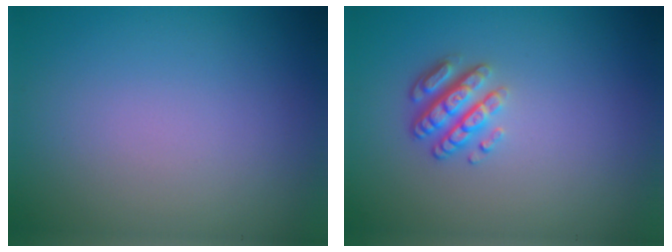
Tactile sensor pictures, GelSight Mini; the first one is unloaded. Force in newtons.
{"total": 2.9, "press": 2.4, "slide": 1.7}